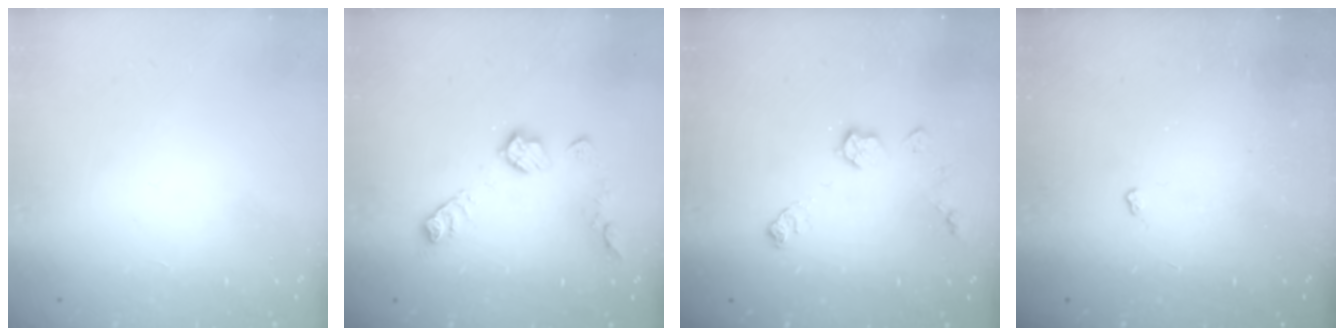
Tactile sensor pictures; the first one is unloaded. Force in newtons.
{"total": 10.9, "press": 10.9, "slide": 0.7}
{"total": 9.0, "press": 9.0, "slide": 0.3}
{"total": 2.5, "press": 2.4, "slide": 0.5}